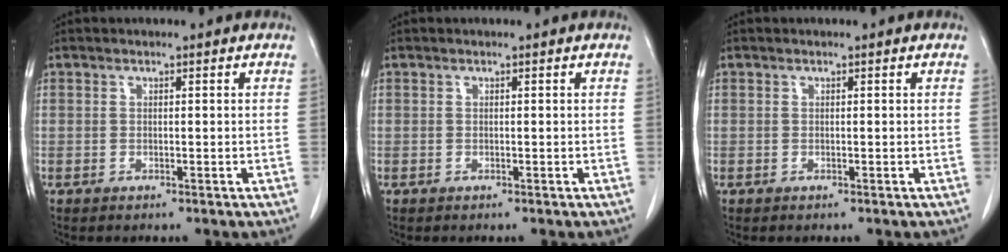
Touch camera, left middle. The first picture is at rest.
{"total": 0.0}
{"total": 0.0}